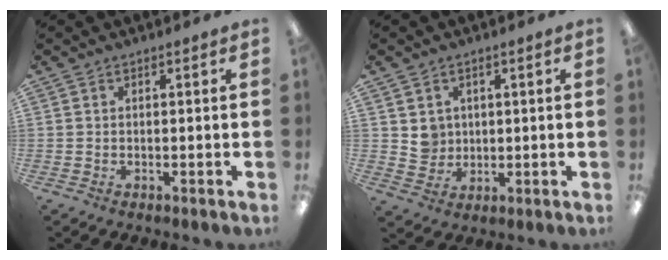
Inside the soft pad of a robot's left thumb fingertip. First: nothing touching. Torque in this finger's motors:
{"motor_torque": [0.00, 0.02, 0.02, -0.03, 0.00]}